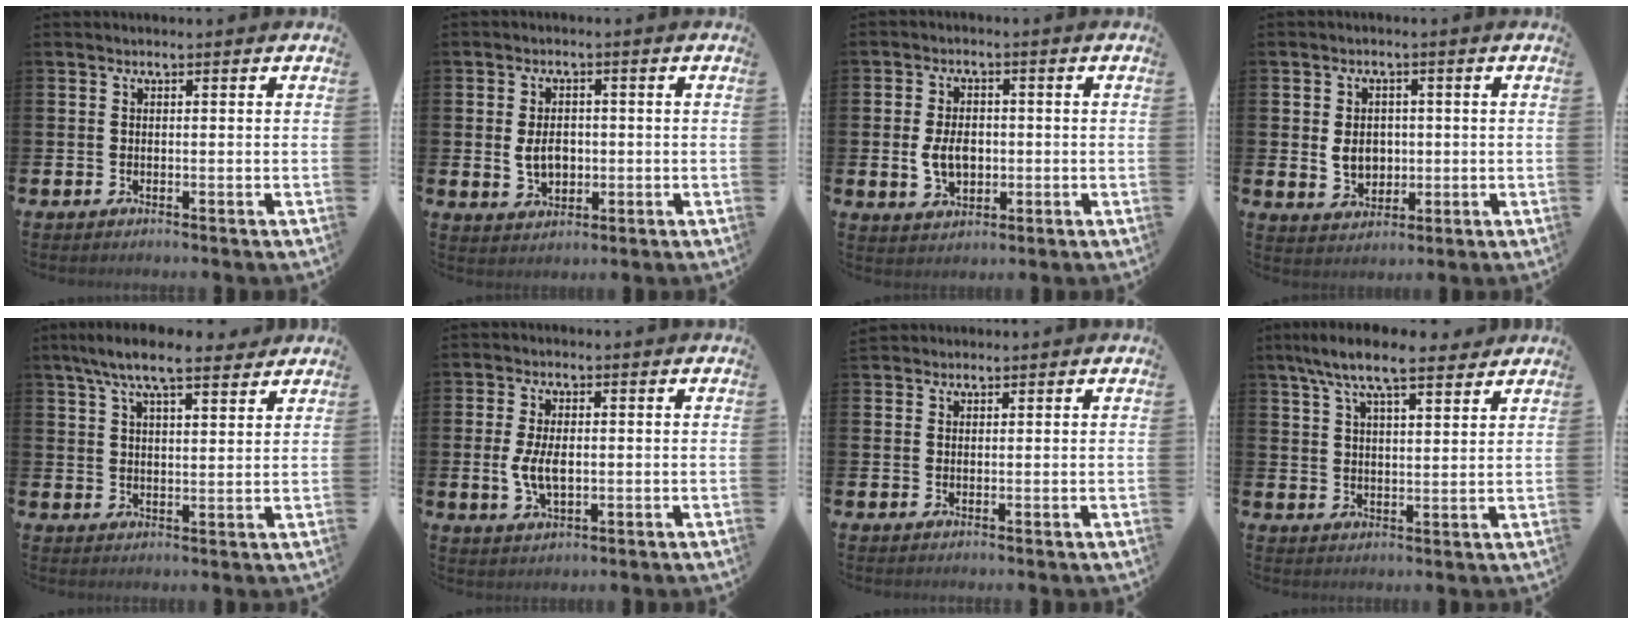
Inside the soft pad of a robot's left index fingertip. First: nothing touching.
{"total": 4.1, "force": [-0.1, 2.9, 2.9], "torque": [-0.037, 0.001, -0.009]}
{"total": 4.7, "force": [-0.4, 3.2, 3.4], "torque": [-0.061, 0.001, -0.012]}
{"total": 4.1, "force": [0.2, 3.4, 2.3], "torque": [-0.032, 0.002, -0.005]}
{"total": 7.5, "force": [6.7, 1.4, 3.2], "torque": [-0.075, -0.019, 0.120]}
{"total": 4.7, "force": [-0.1, 2.5, 4.0], "torque": [-0.069, 0.000, -0.006]}
{"total": 1.5, "force": [1.4, 0.5, -0.1], "torque": [0.011, 0.000, 0.025]}
{"total": 8.2, "force": [7.2, 1.6, 3.5], "torque": [-0.084, -0.022, 0.131]}